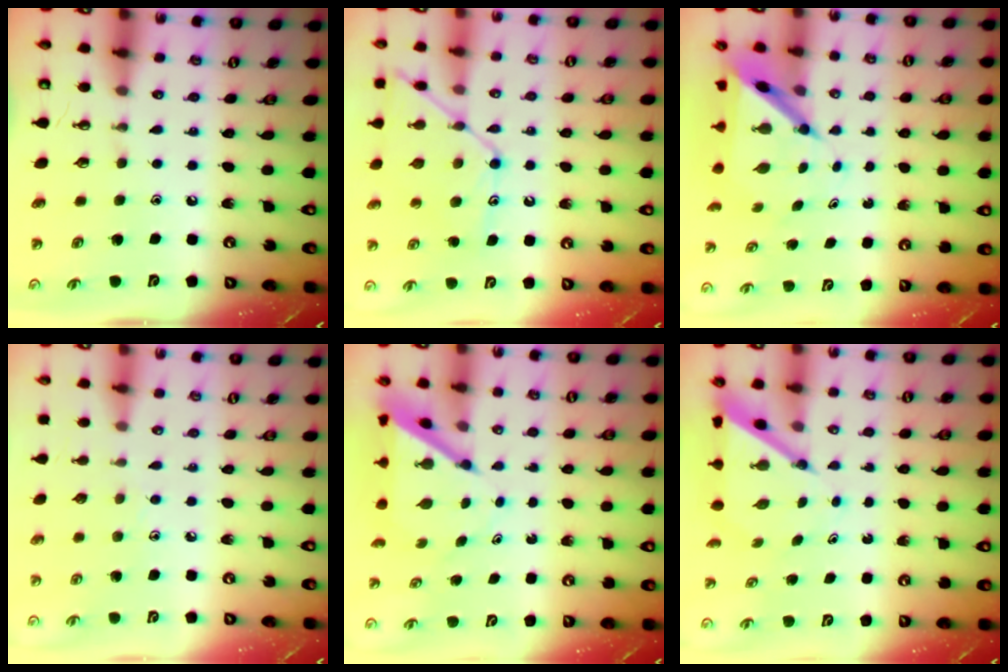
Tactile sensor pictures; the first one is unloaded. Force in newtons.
{"total": 12.4, "press": 12.4, "slide": 1.0}
{"total": 7.1, "press": 7.1, "slide": 0.6}
{"total": 2.9, "press": 2.8, "slide": 0.2}
{"total": 6.4, "press": 6.4, "slide": 0.6}
{"total": 6.4, "press": 6.4, "slide": 0.5}